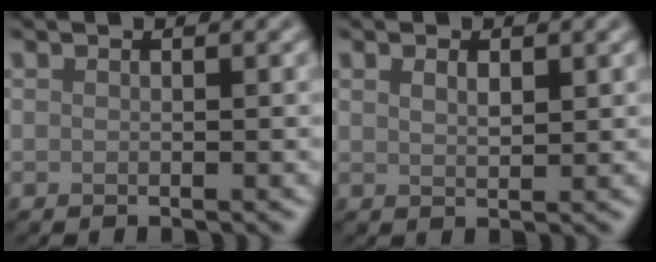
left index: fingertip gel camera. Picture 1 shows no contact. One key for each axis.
{"total": 1.3, "fx": 0.8, "fy": 0.6, "fz": 0.9, "tx": -0.018, "ty": -0.001, "tz": 0.016}